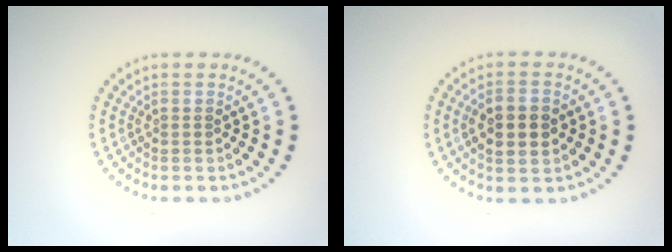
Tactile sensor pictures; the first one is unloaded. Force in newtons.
{"total": 3.2, "press": 3.2, "slide": 0.2}